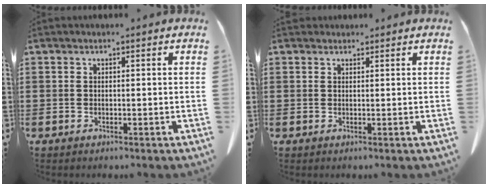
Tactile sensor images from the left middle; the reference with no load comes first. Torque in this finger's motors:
{"motor_torque": [0.10, 0.09, -0.02, -0.01]}